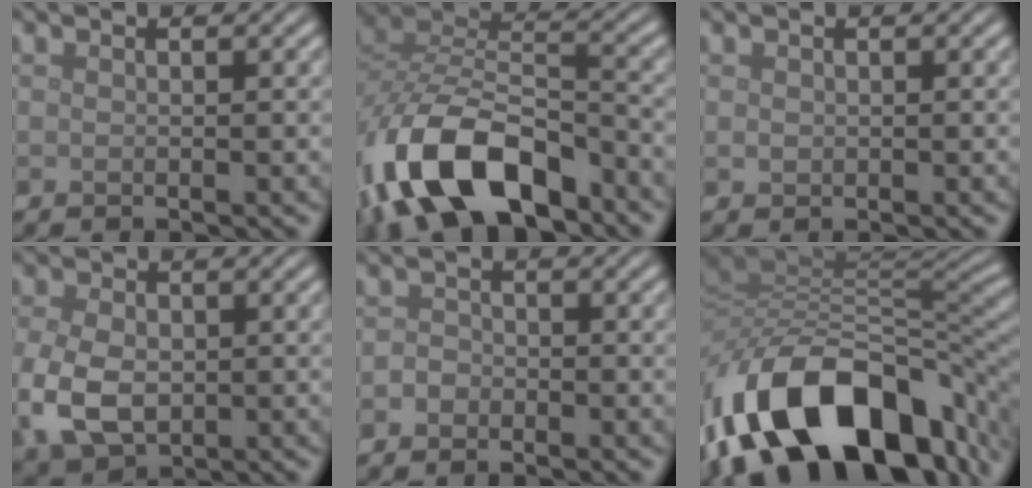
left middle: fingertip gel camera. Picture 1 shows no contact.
{"total": 12.3, "force": [-6.7, 6.3, 8.1], "torque": [-0.172, -0.010, -0.128]}
{"total": 0.5, "force": [0.2, 0.5, 0.2], "torque": [-0.001, -0.002, 0.004]}
{"total": 6.3, "force": [-1.1, 4.3, 4.4], "torque": [-0.112, -0.015, -0.016]}
{"total": 1.2, "force": [-0.6, 0.9, 0.4], "torque": [-0.005, 0.001, -0.016]}
{"total": 15.7, "force": [-6.9, 9.0, 10.9], "torque": [-0.192, 0.002, -0.114]}